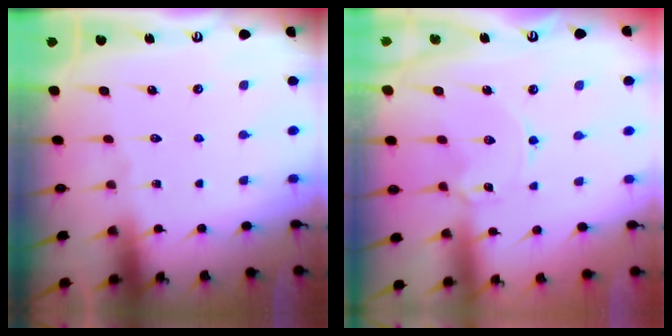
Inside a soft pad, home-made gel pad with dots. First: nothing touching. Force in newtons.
{"total": 1.7, "press": 1.7, "slide": 0.1}